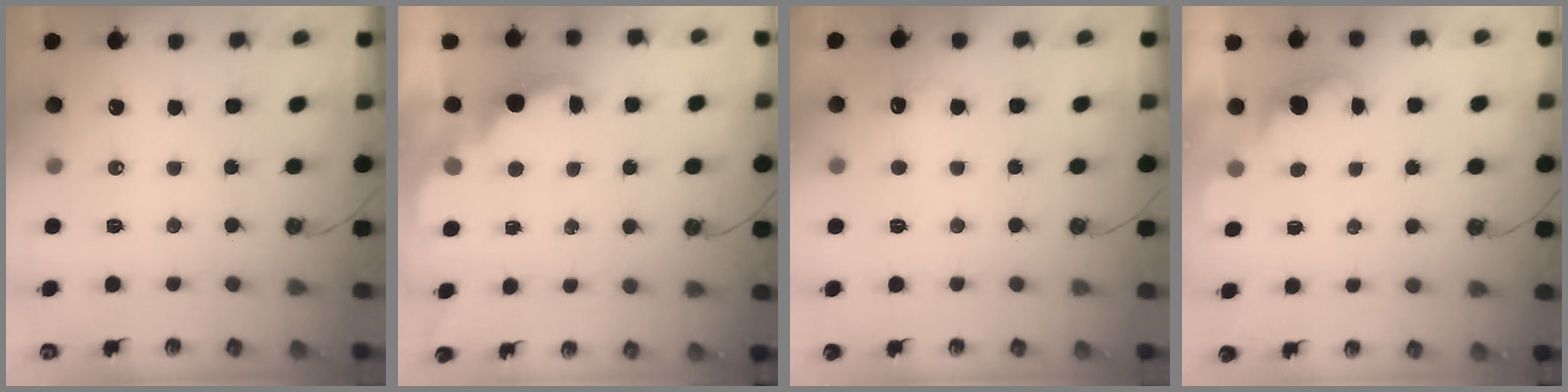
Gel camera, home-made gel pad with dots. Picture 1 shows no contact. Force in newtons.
{"total": 2.6, "press": 2.5, "slide": 0.6}
{"total": 2.5, "press": 2.3, "slide": 0.9}
{"total": 0.9, "press": 0.6, "slide": 0.7}